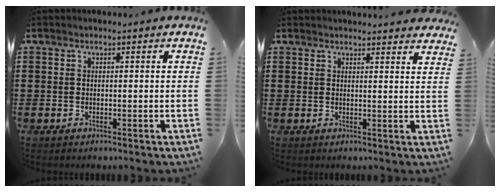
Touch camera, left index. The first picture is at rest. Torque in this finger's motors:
{"motor_torque": [0.95, -0.85, 0.44, 0.09]}